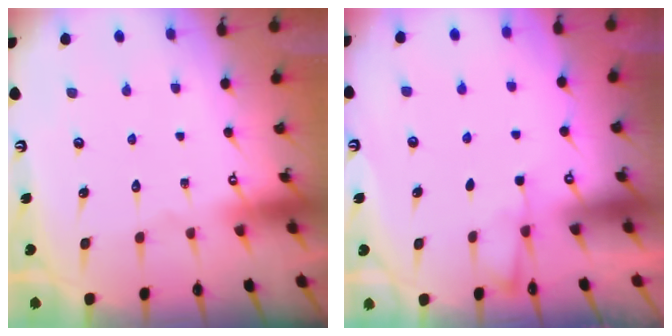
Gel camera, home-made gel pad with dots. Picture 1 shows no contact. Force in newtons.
{"total": 2.4, "press": 2.4, "slide": 0.4}